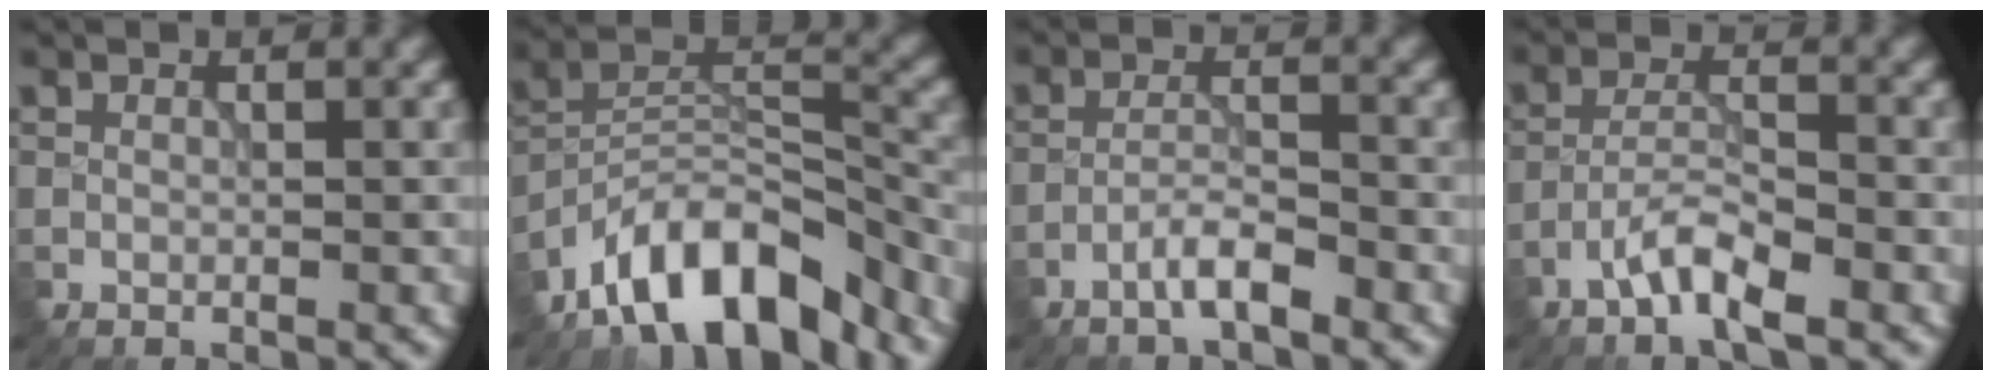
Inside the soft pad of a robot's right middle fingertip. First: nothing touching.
{"total": 10.5, "force": [-8.1, 3.7, 5.5], "torque": [-0.075, 0.020, -0.155]}
{"total": 2.8, "force": [-1.9, 0.4, 2.0], "torque": [-0.037, 0.009, -0.042]}
{"total": 3.8, "force": [-2.5, 0.8, 2.8], "torque": [-0.056, 0.009, -0.054]}